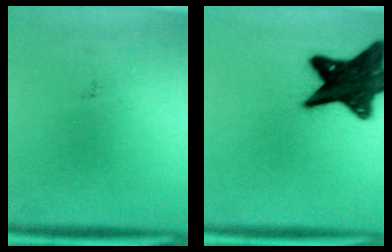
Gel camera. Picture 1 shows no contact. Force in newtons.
{"total": 19.0}